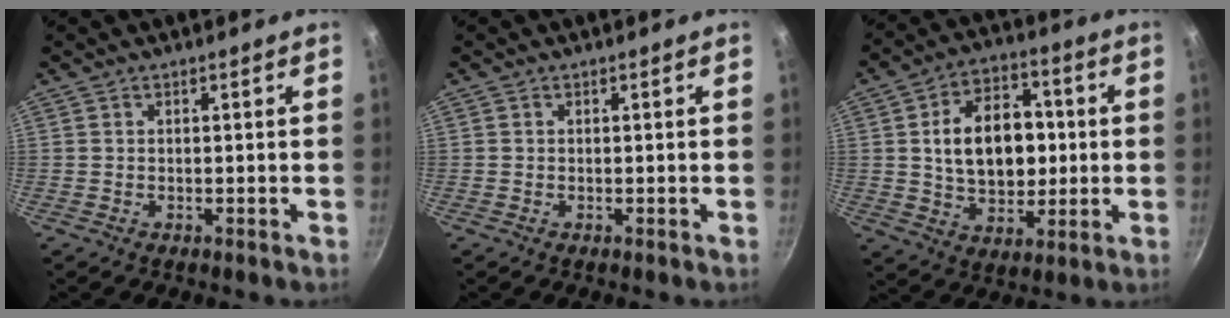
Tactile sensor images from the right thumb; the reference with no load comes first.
{"total": 0.0}
{"total": 16.1, "force": [1.3, 11.1, 11.6], "torque": [-0.148, 0.012, 0.022]}